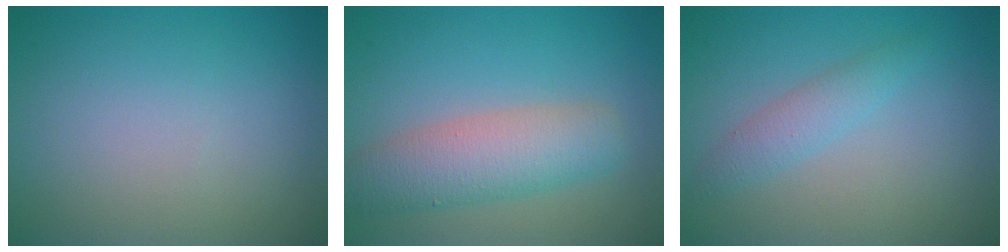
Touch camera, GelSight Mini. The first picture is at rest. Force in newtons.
{"total": 5.5, "press": 5.5, "slide": 0.3}
{"total": 2.0, "press": 2.0, "slide": 0.0}